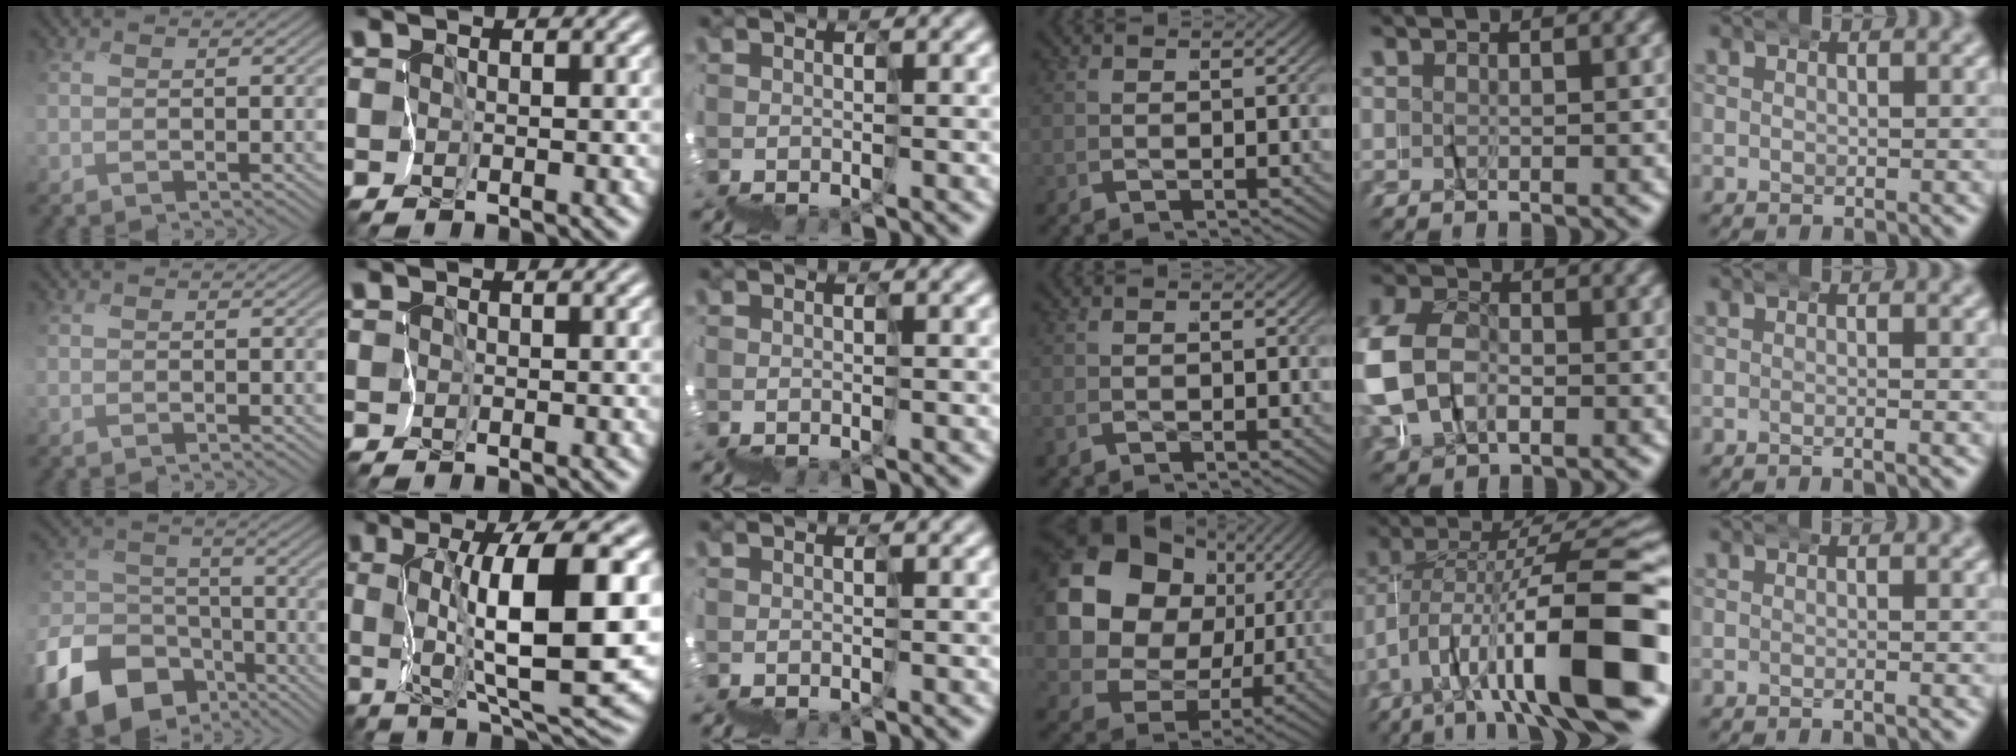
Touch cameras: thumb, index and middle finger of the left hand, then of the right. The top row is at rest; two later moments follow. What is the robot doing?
{"motion": "wrap", "object": "felt sheet"}